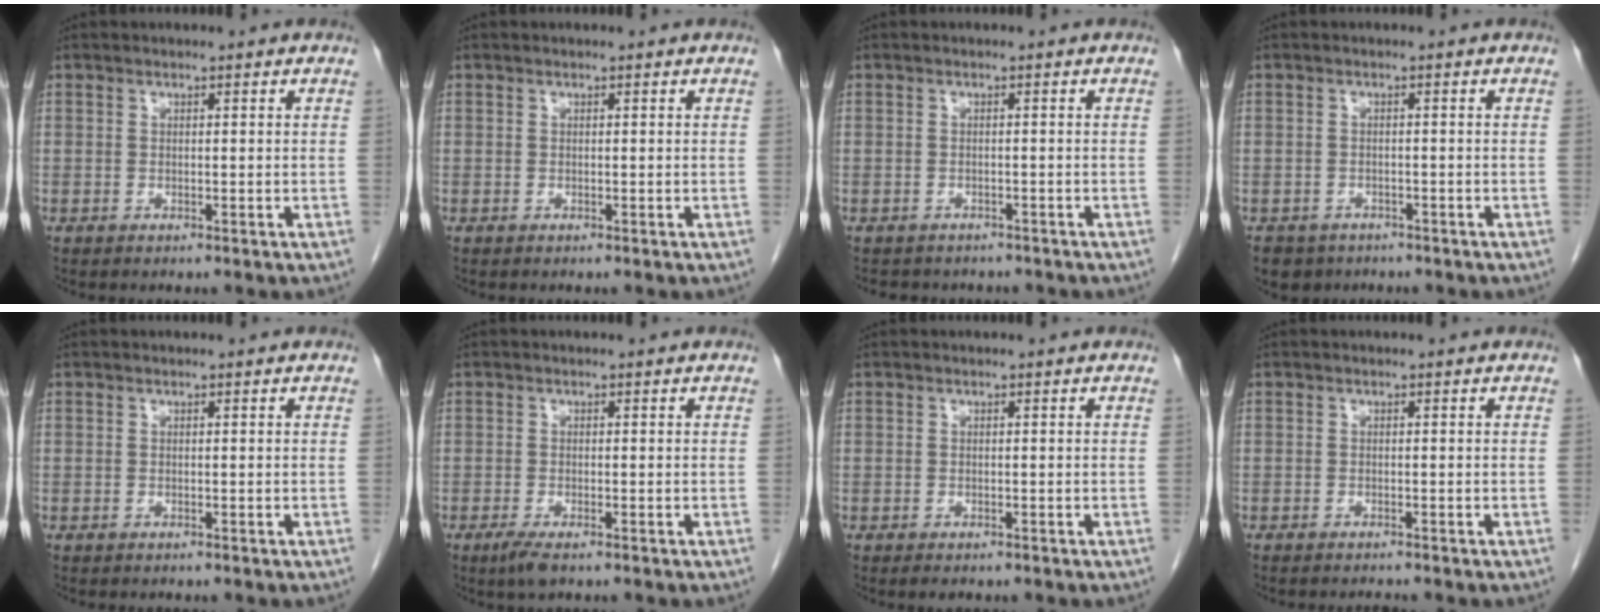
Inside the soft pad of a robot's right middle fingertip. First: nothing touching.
{"total": 0.0}
{"total": 5.1, "force": [-4.5, 2.3, 1.0], "torque": [-0.017, 0.003, -0.051]}
{"total": 4.0, "force": [-3.0, 2.7, 0.3], "torque": [-0.008, 0.001, -0.046]}
{"total": 0.0}
{"total": 2.5, "force": [-1.6, 0.5, 1.9], "torque": [-0.042, -0.006, -0.030]}
{"total": 1.2, "force": [-0.8, 0.5, 0.6], "torque": [-0.012, -0.002, -0.007]}
{"total": 1.4, "force": [-1.3, -0.1, 0.3], "torque": [-0.006, -0.003, -0.020]}